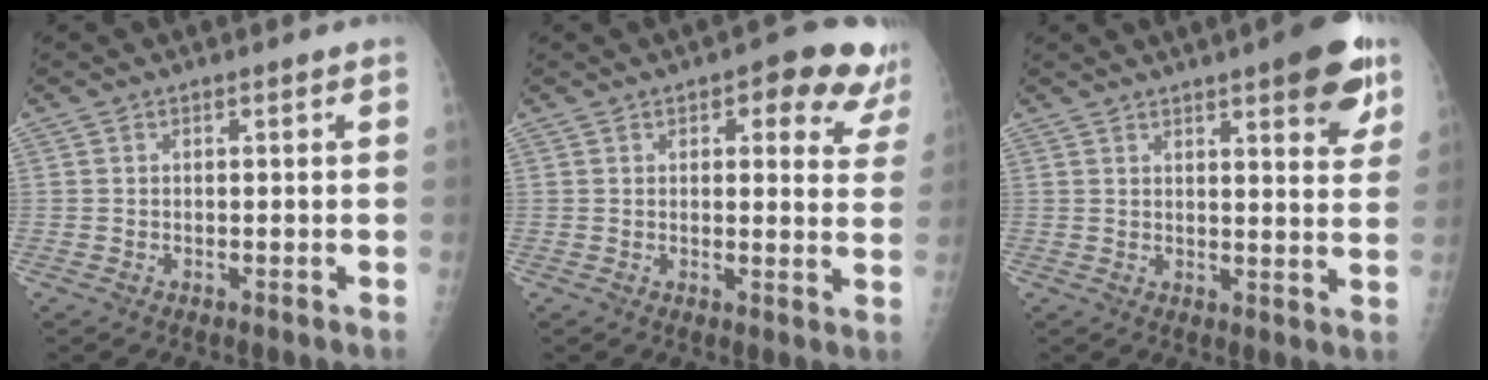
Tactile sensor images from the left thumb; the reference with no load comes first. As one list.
[{"total": 11.5, "force": [6.7, 4.8, 7.9], "torque": [-0.045, -0.025, 0.067]}, {"total": 11.3, "force": [6.2, 3.0, 8.9], "torque": [-0.088, -0.025, 0.075]}]